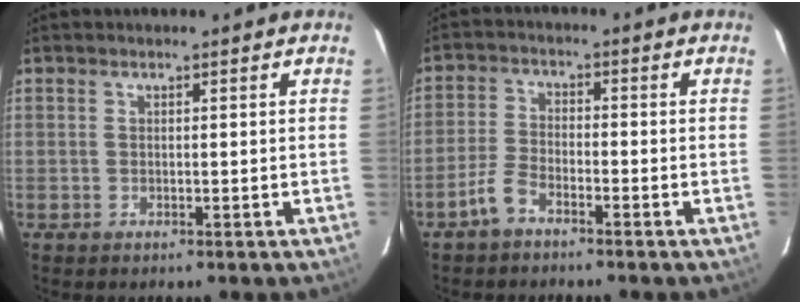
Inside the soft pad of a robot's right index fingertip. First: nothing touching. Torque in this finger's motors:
{"motor_torque": [0.36, -0.47, 0.09, 0.06]}